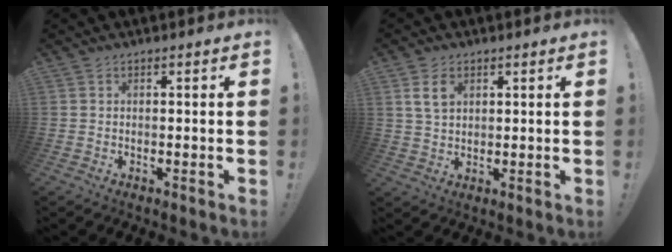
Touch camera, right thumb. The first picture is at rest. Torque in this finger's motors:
{"motor_torque": [-0.10, 0.31, 0.40, 0.01, 0.07]}